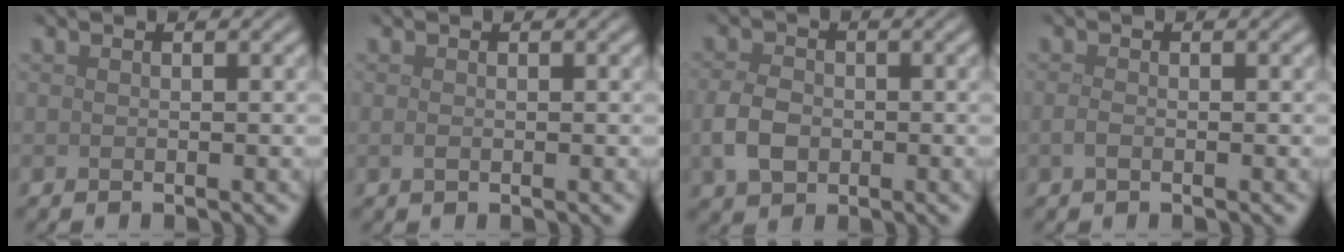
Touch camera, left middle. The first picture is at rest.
{"total": 0.6, "force": [-0.1, 0.4, 0.4], "torque": [-0.010, -0.002, -0.001]}
{"total": 3.7, "force": [-0.8, 2.8, 2.4], "torque": [-0.055, -0.004, -0.019]}
{"total": 0.9, "force": [-0.3, 0.4, 0.7], "torque": [-0.019, -0.002, -0.009]}